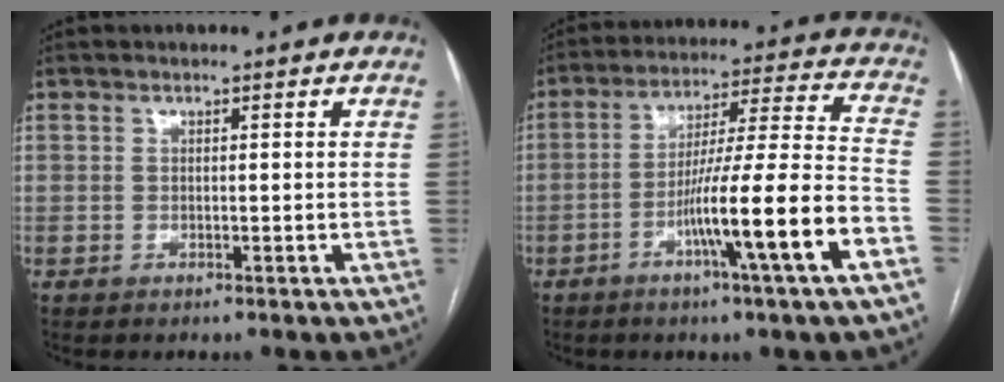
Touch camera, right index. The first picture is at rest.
{"total": 15.6, "force": [-6.6, -1.3, 14.0], "torque": [-0.233, -0.004, -0.110]}